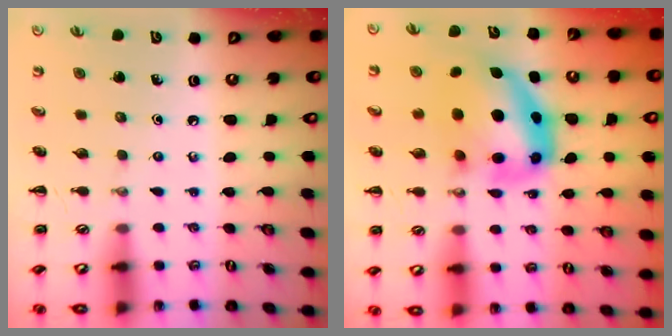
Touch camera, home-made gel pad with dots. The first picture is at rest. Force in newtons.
{"total": 11.8, "press": 11.4, "slide": 3.1}